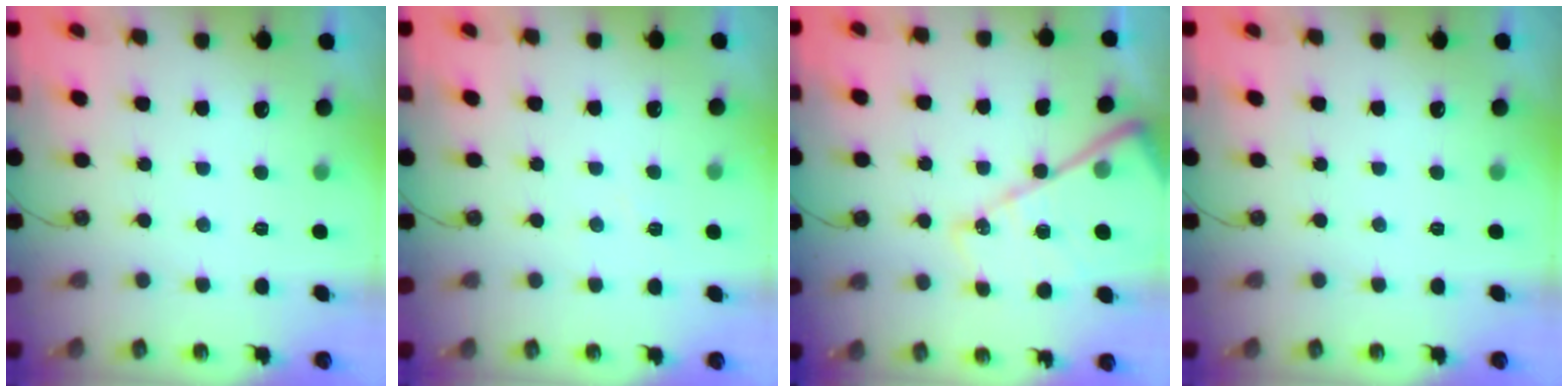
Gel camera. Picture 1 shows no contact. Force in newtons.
{"total": 3.4, "press": 3.3, "slide": 0.6}
{"total": 16.5, "press": 16.4, "slide": 1.7}
{"total": 0.0}